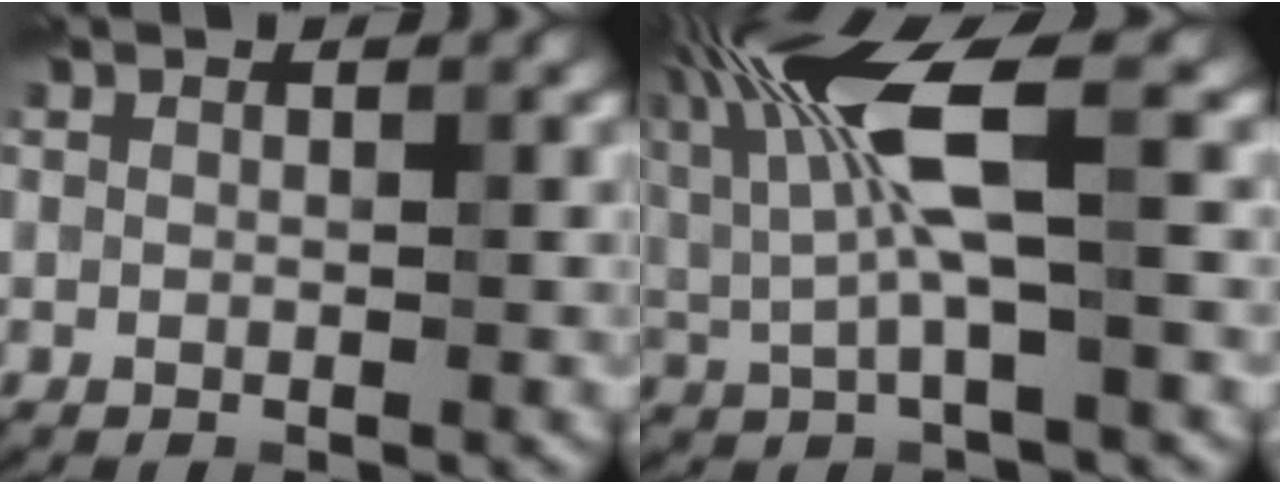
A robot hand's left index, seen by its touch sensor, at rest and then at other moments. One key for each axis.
{"total": 9.0, "fx": 2.2, "fy": 2.2, "fz": 8.5, "tx": -0.176, "ty": 0.010, "tz": 0.038}